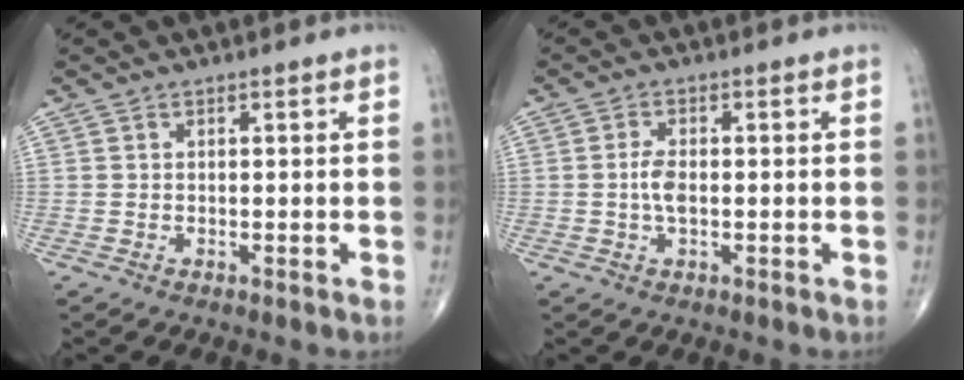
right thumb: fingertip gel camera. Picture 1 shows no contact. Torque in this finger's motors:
{"motor_torque": [0.90, 0.78, 0.40, -0.55, 0.01]}